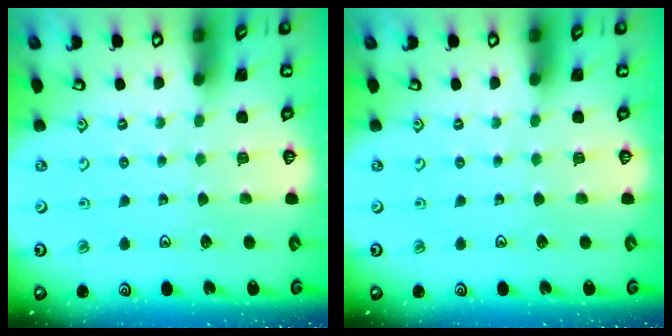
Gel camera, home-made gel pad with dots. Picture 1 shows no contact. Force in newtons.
{"total": 0.0}